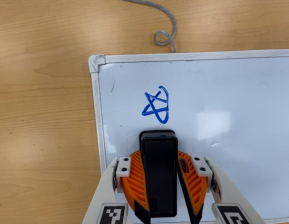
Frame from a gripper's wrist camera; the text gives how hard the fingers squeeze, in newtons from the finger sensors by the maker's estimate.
{"total": 11.5, "left": 10.9, "right": 12.1}